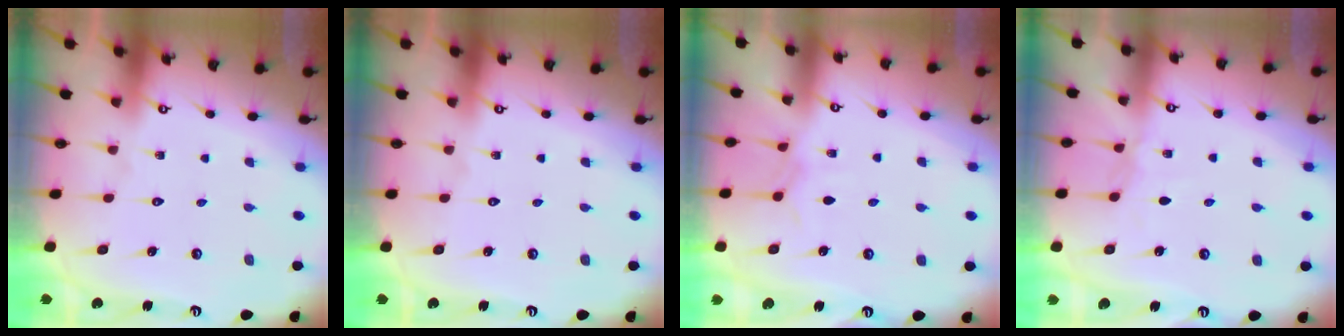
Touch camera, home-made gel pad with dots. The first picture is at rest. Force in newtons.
{"total": 0.0}
{"total": 3.9, "press": 3.9, "slide": 0.5}
{"total": 4.2, "press": 4.1, "slide": 0.4}